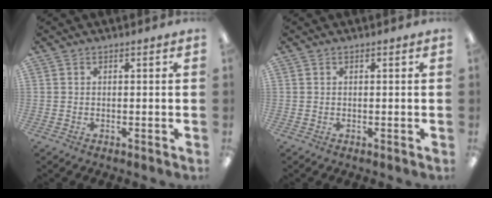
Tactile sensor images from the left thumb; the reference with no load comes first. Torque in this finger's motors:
{"motor_torque": [0.00, 0.00, 0.02, -0.02, 0.00]}